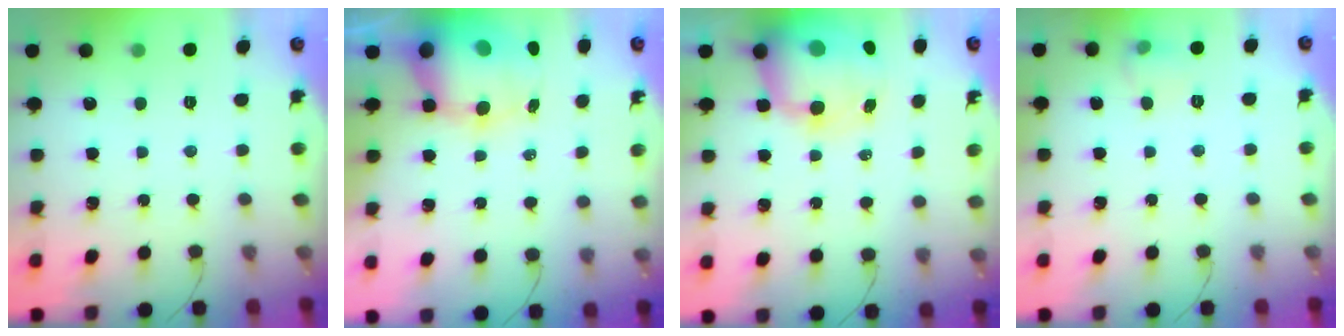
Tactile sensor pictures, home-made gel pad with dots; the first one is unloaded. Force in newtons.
{"total": 11.8, "press": 11.3, "slide": 3.4}
{"total": 15.4, "press": 14.9, "slide": 3.8}
{"total": 5.6, "press": 5.4, "slide": 1.5}